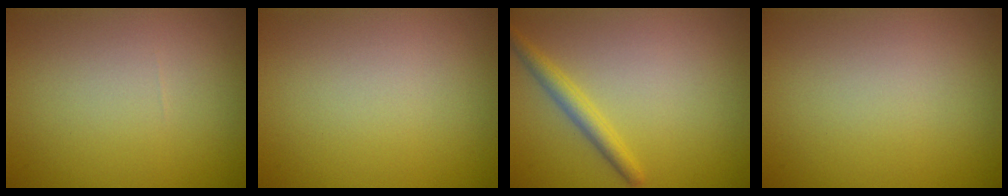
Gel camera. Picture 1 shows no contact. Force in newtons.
{"total": 0.0}
{"total": 2.1, "press": 2.1, "slide": 0.2}
{"total": 0.0}